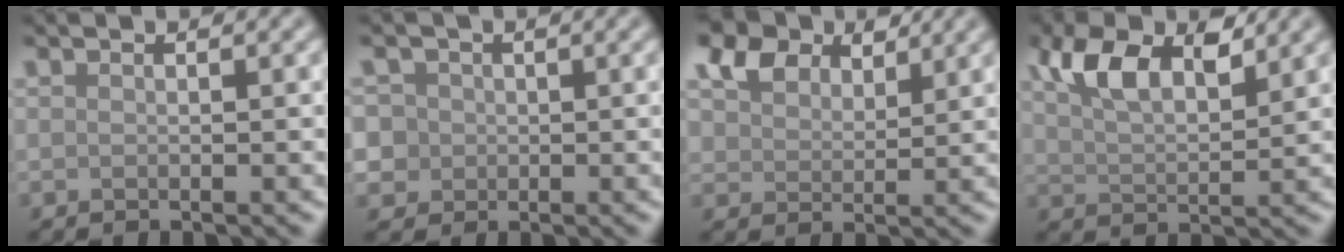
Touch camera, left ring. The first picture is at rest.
{"total": 4.9, "force": [1.2, 4.5, 1.5], "torque": [-0.032, 0.034, 0.002]}
{"total": 6.8, "force": [4.7, 3.8, 3.0], "torque": [-0.082, 0.008, 0.081]}
{"total": 6.0, "force": [3.1, 2.9, 4.3], "torque": [-0.084, 0.006, 0.052]}